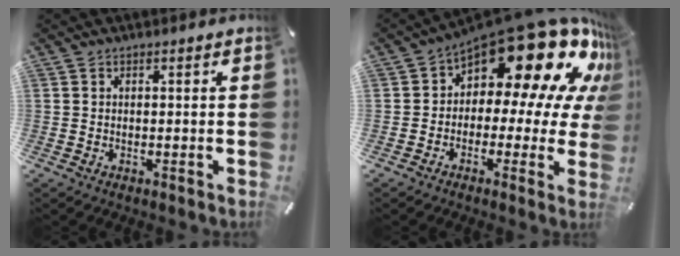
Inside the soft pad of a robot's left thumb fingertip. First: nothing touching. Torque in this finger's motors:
{"motor_torque": [2.04, 2.97, 1.56, -1.21, 0.17]}